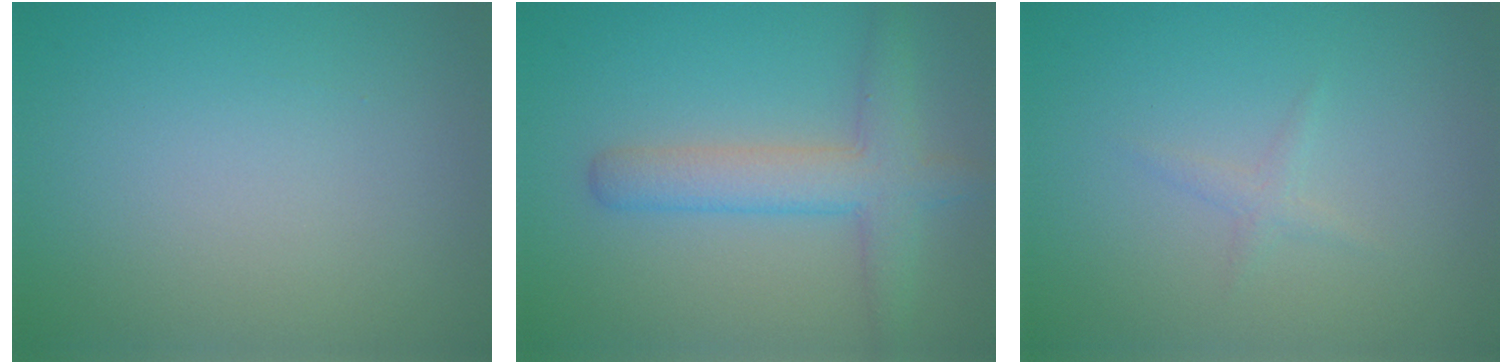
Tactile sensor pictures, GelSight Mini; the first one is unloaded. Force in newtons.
{"total": 4.5, "press": 4.5, "slide": 0.2}
{"total": 0.9, "press": 0.9, "slide": 0.1}